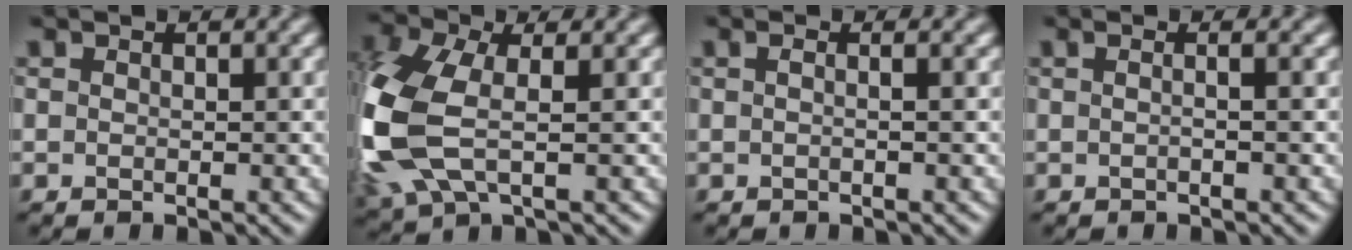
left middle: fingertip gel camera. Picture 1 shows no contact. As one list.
[{"total": 9.9, "force": [-1.0, 5.7, 8.0], "torque": [-0.234, -0.011, -0.024]}, {"total": 0.9, "force": [0.0, 0.0, 0.9], "torque": [-0.018, -0.007, -0.006]}, {"total": 1.1, "force": [0.0, 0.0, 1.1], "torque": [-0.017, -0.007, -0.010]}]